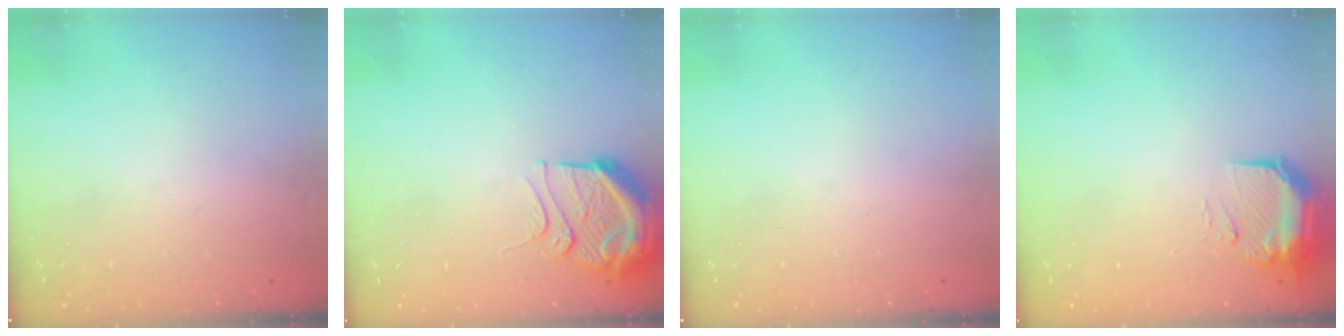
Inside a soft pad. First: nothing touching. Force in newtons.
{"total": 11.0, "press": 11.0, "slide": 0.9}
{"total": 0.0}
{"total": 9.3, "press": 9.1, "slide": 1.7}